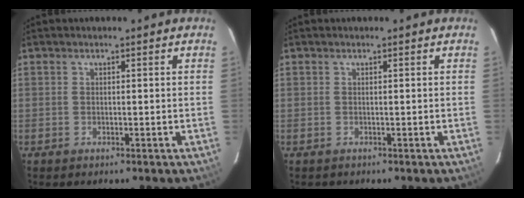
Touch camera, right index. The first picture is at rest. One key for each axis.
{"total": 0.0}